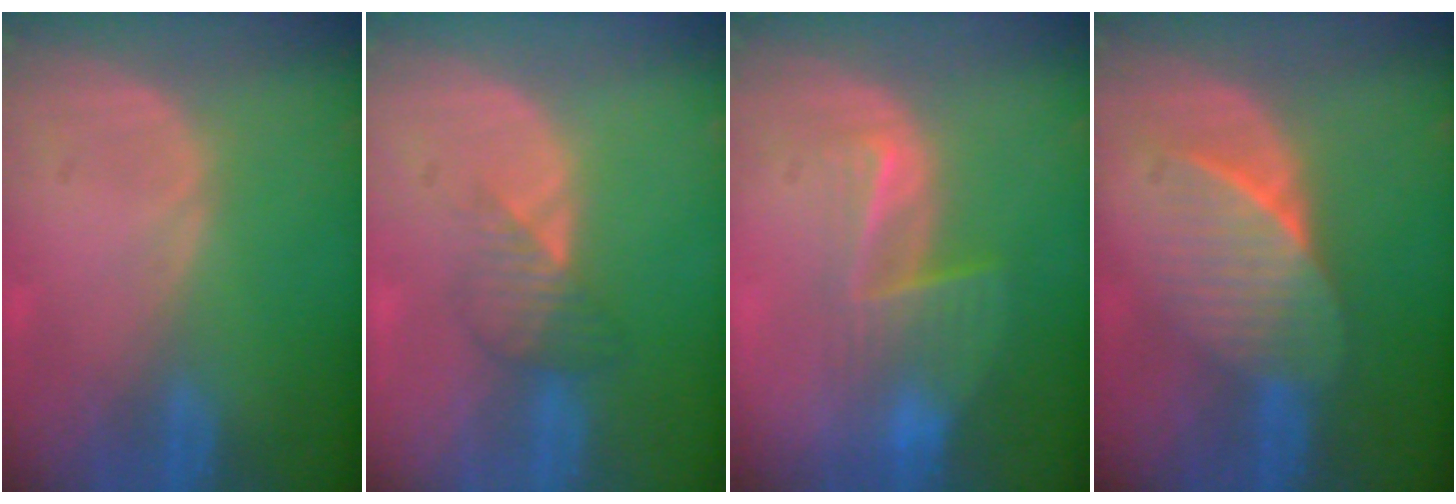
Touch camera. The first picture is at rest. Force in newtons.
{"total": 3.4, "press": 3.2, "slide": 1.2}
{"total": 6.5, "press": 5.6, "slide": 3.2}
{"total": 7.5, "press": 6.8, "slide": 3.2}